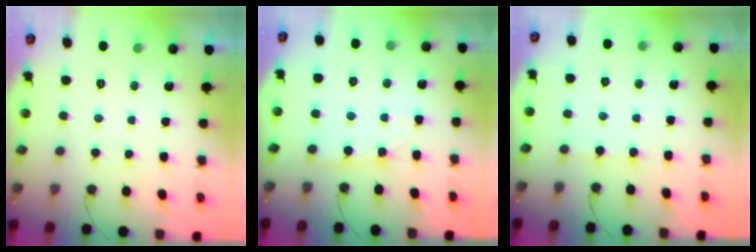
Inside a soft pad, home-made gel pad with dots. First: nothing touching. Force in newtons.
{"total": 3.1, "press": 3.0, "slide": 0.4}
{"total": 2.5, "press": 2.5, "slide": 0.4}